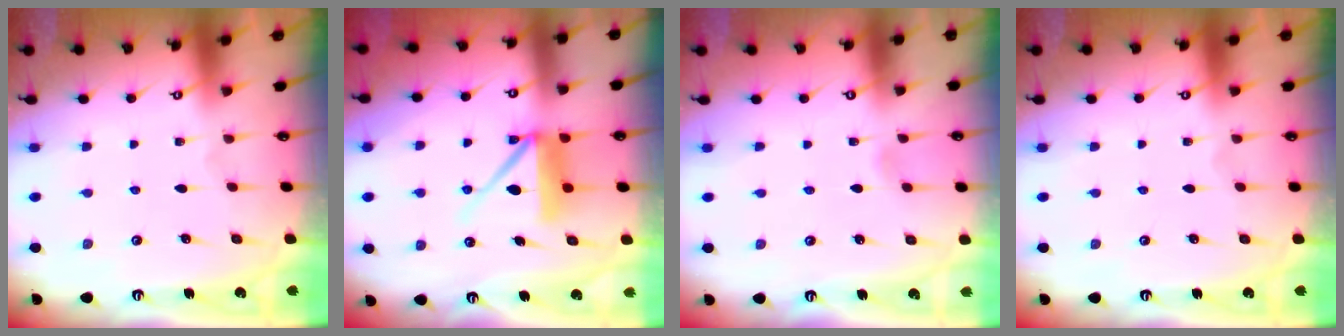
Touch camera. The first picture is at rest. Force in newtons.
{"total": 9.6, "press": 9.5, "slide": 1.0}
{"total": 2.0, "press": 2.0, "slide": 0.3}
{"total": 0.0}